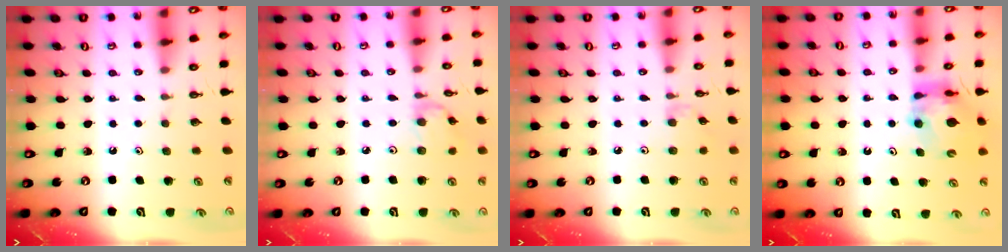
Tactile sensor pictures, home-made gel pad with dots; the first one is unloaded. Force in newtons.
{"total": 4.8, "press": 4.8, "slide": 0.3}
{"total": 2.5, "press": 2.5, "slide": 0.5}
{"total": 10.5, "press": 10.5, "slide": 1.1}